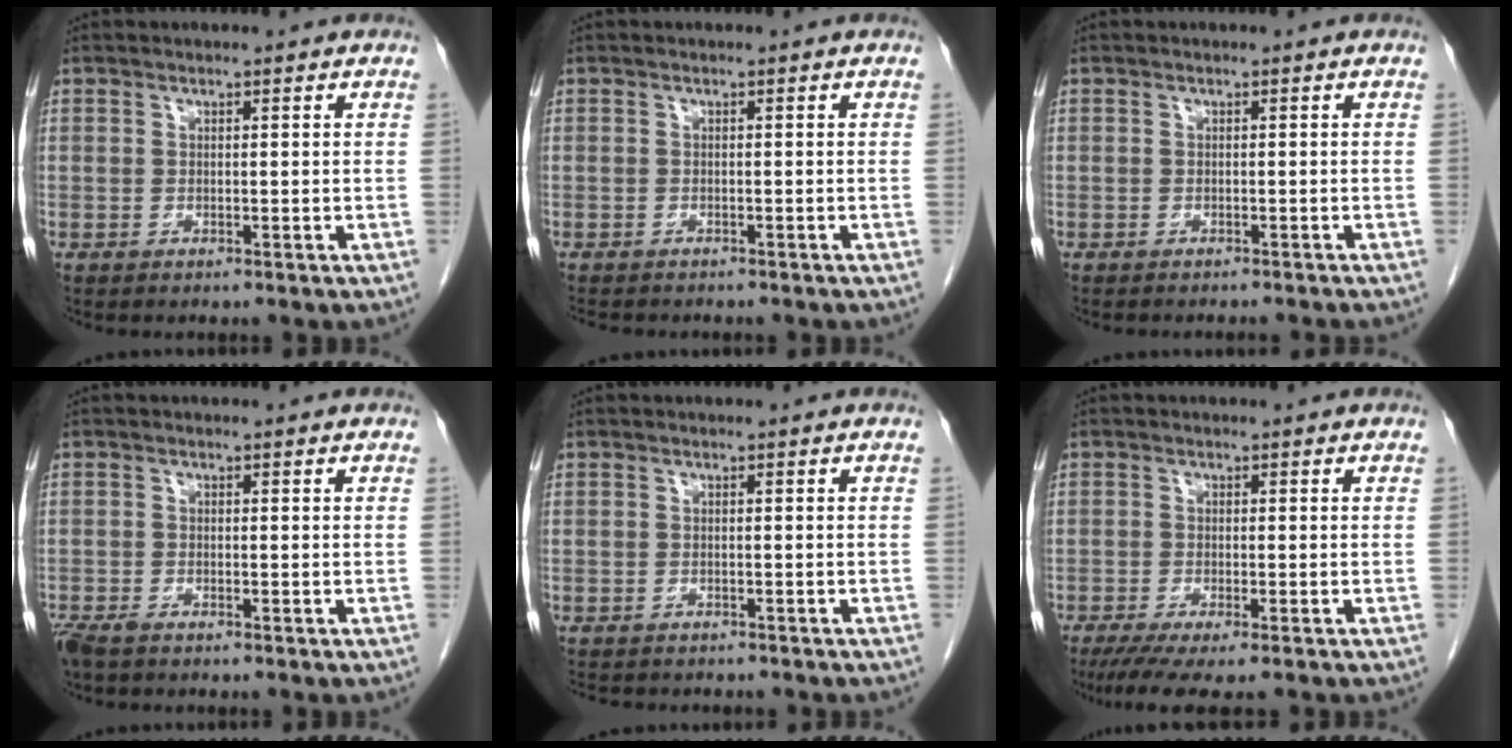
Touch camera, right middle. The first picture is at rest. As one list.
[{"total": 4.8, "force": [-4.2, 1.5, 2.0], "torque": [-0.032, -0.008, -0.054]}, {"total": 4.1, "force": [-3.9, 0.5, 1.3], "torque": [-0.017, -0.011, -0.046]}, {"total": 2.9, "force": [-2.2, 0.8, 1.5], "torque": [-0.033, -0.008, -0.040]}, {"total": 6.6, "force": [-5.8, 2.1, 2.3], "torque": [-0.034, -0.002, -0.073]}, {"total": 7.1, "force": [-5.7, 0.5, 4.3], "torque": [-0.062, -0.018, -0.090]}]